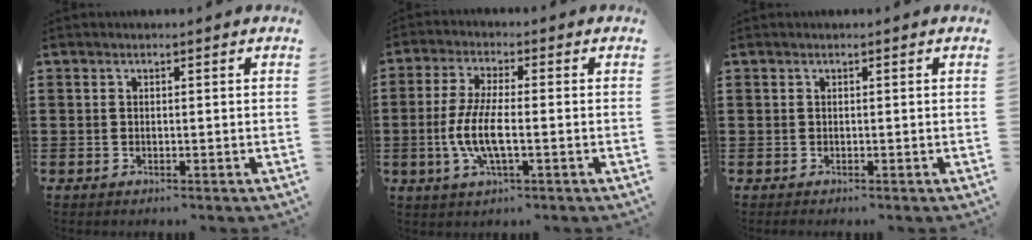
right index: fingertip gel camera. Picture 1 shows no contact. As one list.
[{"total": 7.2, "force": [-2.0, 1.8, 6.6], "torque": [-0.148, -0.013, -0.044]}, {"total": 0.0}]